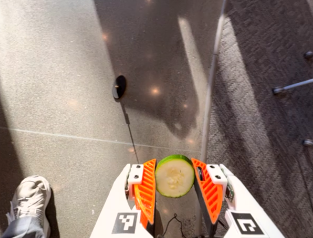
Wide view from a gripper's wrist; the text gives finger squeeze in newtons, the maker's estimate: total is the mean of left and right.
{"total": 11.0, "left": 11.6, "right": 10.4}